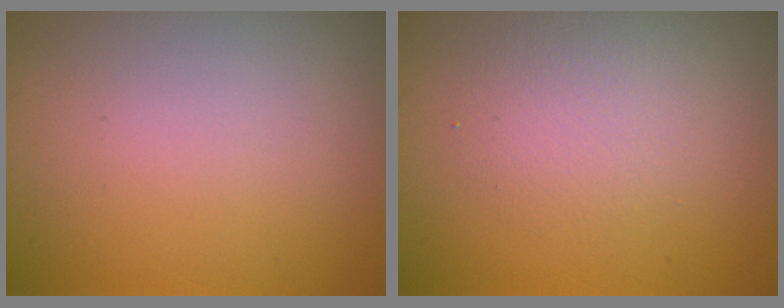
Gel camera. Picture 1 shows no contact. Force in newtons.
{"total": 2.8, "press": 2.8, "slide": 0.2}